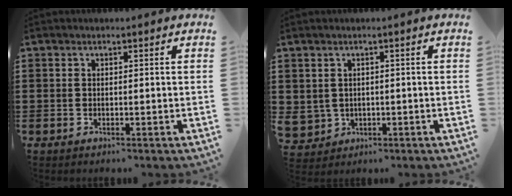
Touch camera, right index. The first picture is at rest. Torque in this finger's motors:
{"motor_torque": [1.15, 0.98, 0.07, 0.04]}